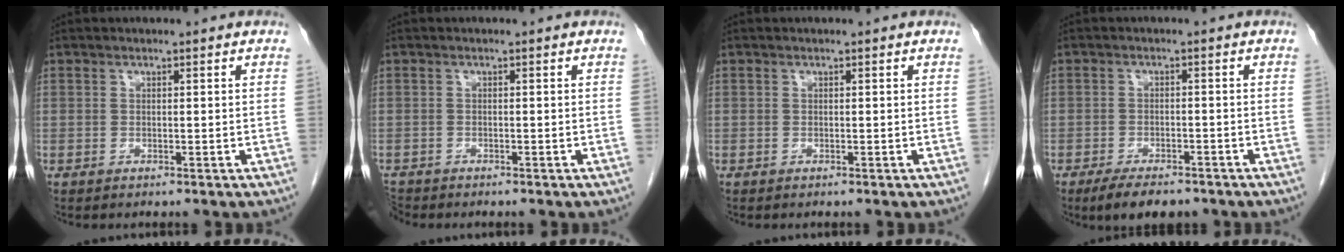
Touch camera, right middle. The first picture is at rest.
{"total": 1.9, "force": [-1.8, 0.5, 0.0], "torque": [-0.004, -0.007, -0.033]}
{"total": 0.0}
{"total": 6.1, "force": [-4.7, 2.2, 3.2], "torque": [-0.051, -0.006, -0.072]}